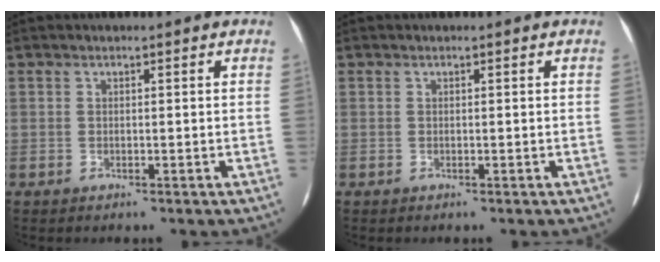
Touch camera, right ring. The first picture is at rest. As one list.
[{"total": 0.0}]